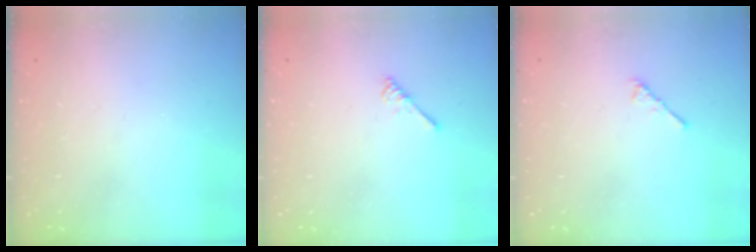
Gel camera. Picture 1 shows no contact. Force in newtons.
{"total": 3.0, "press": 2.9, "slide": 0.5}
{"total": 2.9, "press": 2.8, "slide": 0.7}